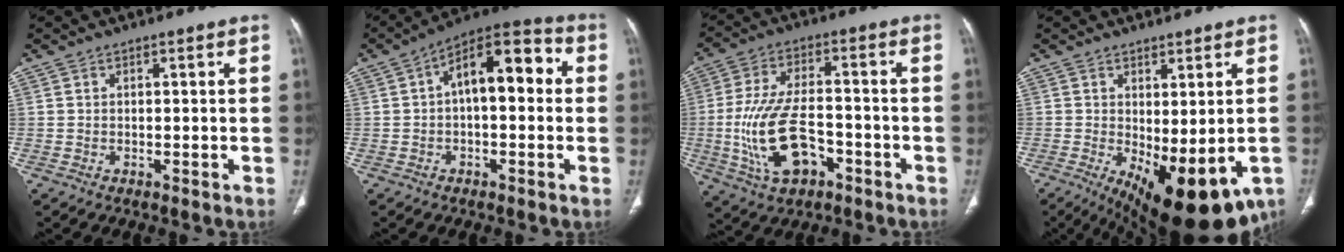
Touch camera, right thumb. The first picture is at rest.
{"total": 13.4, "force": [1.5, 6.6, 11.6], "torque": [-0.146, 0.044, 0.012]}
{"total": 15.0, "force": [-4.6, 7.9, 11.9], "torque": [-0.234, 0.027, -0.074]}
{"total": 15.9, "force": [-5.6, 6.7, 13.3], "torque": [-0.181, -0.012, -0.061]}